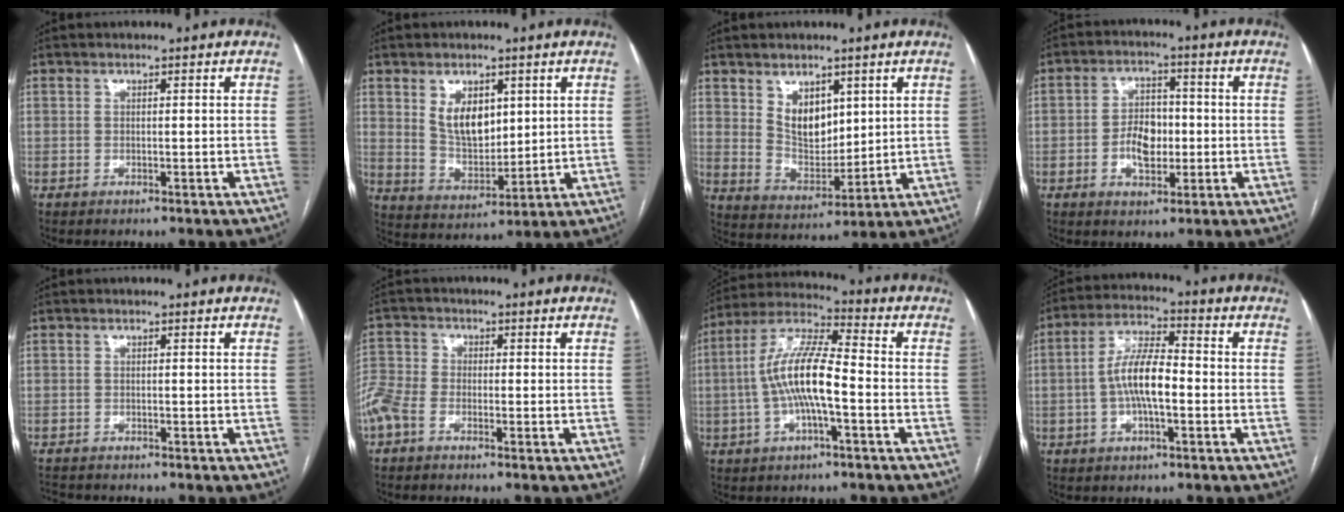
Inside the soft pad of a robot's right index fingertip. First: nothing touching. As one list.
[{"total": 7.9, "force": [3.0, 4.5, 5.7], "torque": [-0.104, 0.003, 0.067]}, {"total": 7.4, "force": [3.4, 4.3, 4.9], "torque": [-0.091, -0.003, 0.075]}, {"total": 6.3, "force": [-1.1, 3.7, 4.9], "torque": [-0.094, 0.013, -0.012]}, {"total": 2.5, "force": [-2.4, 0.5, 0.3], "torque": [-0.004, -0.011, -0.039]}, {"total": 6.3, "force": [-3.4, 3.8, 3.7], "torque": [-0.109, 0.010, -0.075]}, {"total": 11.5, "force": [-1.9, 2.3, 11.1], "torque": [-0.228, 0.020, -0.038]}, {"total": 8.6, "force": [-1.3, 2.4, 8.1], "torque": [-0.162, 0.016, -0.029]}]